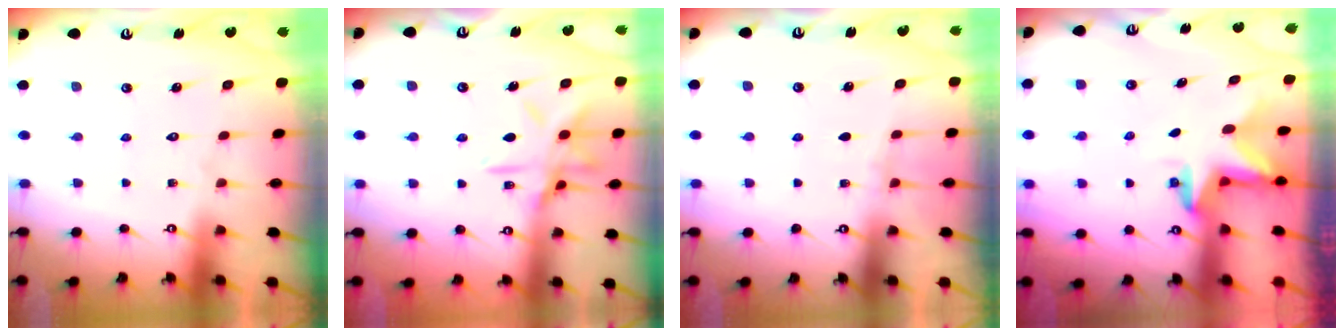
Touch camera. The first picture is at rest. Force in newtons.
{"total": 12.1, "press": 12.0, "slide": 0.9}
{"total": 3.7, "press": 3.6, "slide": 1.0}
{"total": 2.8, "press": 2.8, "slide": 0.2}